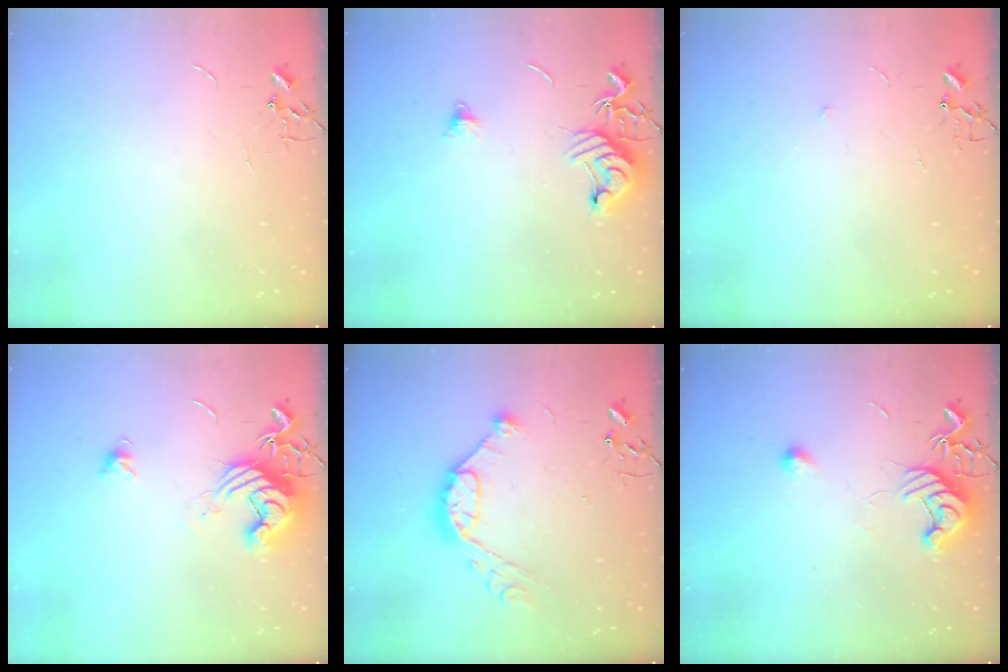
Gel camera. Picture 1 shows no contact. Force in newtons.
{"total": 9.6, "press": 9.6, "slide": 0.9}
{"total": 4.5, "press": 4.0, "slide": 2.2}
{"total": 13.5, "press": 13.5, "slide": 1.1}
{"total": 11.7, "press": 11.7, "slide": 0.6}
{"total": 11.2, "press": 11.2, "slide": 0.3}